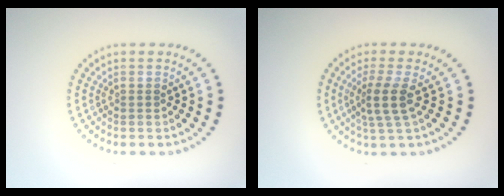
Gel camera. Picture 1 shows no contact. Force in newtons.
{"total": 2.9, "press": 2.2, "slide": 1.9}